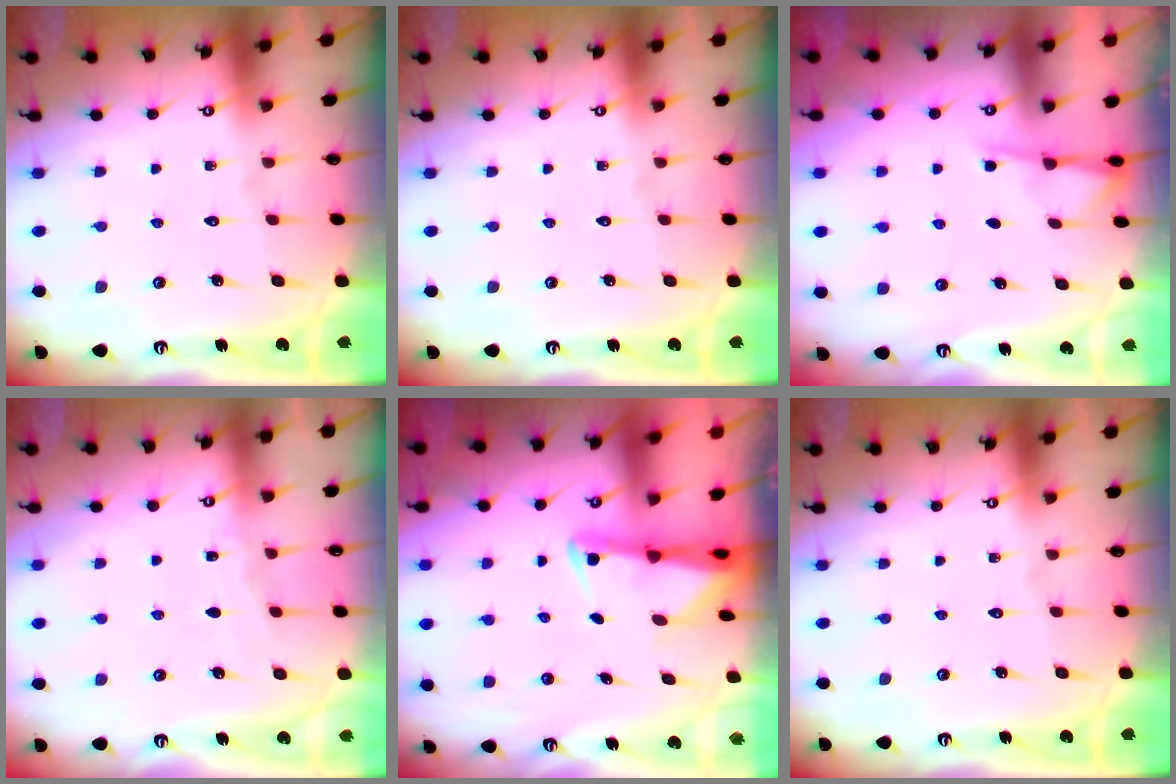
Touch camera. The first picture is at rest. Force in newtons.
{"total": 0.0}
{"total": 2.5, "press": 2.5, "slide": 0.4}
{"total": 3.7, "press": 3.7, "slide": 0.5}
{"total": 2.4, "press": 2.3, "slide": 0.5}
{"total": 0.0}